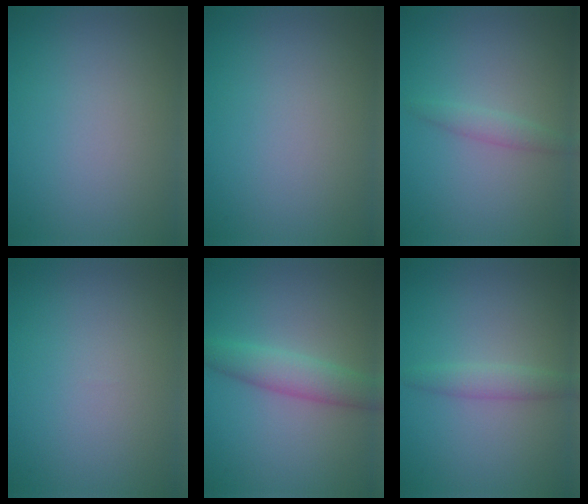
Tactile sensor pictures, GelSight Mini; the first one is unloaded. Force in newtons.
{"total": 0.0}
{"total": 1.4, "press": 1.4, "slide": 0.1}
{"total": 0.0}
{"total": 3.4, "press": 3.4, "slide": 0.0}
{"total": 1.8, "press": 1.8, "slide": 0.1}